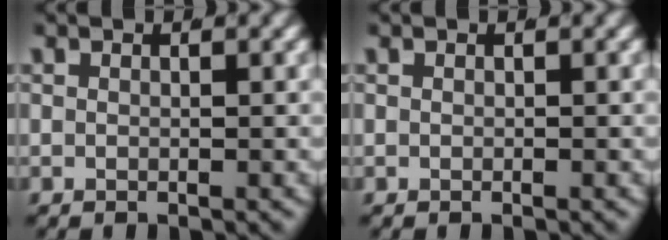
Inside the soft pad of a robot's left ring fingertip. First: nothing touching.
{"total": 0.0}